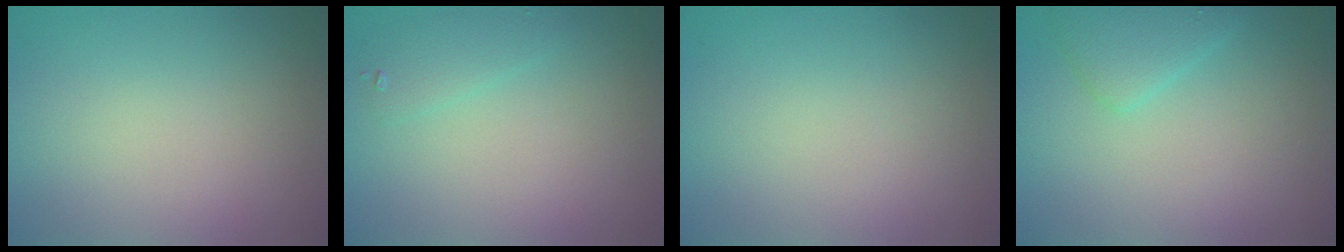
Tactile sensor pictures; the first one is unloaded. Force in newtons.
{"total": 1.4, "press": 1.4, "slide": 0.0}
{"total": 0.0}
{"total": 2.4, "press": 2.4, "slide": 0.1}